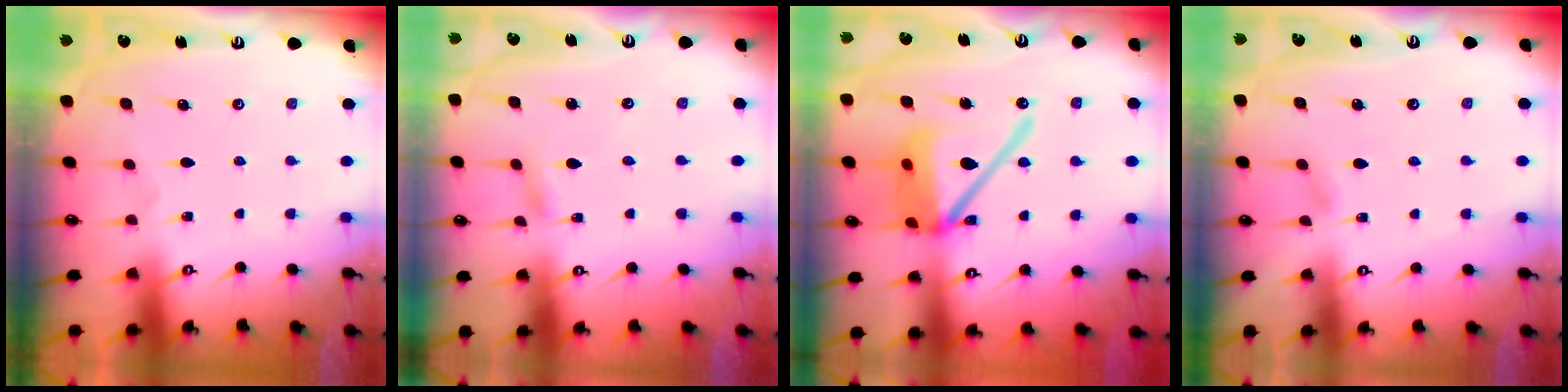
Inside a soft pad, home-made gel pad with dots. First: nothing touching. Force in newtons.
{"total": 2.5, "press": 2.5, "slide": 0.2}
{"total": 17.0, "press": 16.8, "slide": 2.6}
{"total": 3.6, "press": 3.6, "slide": 0.3}